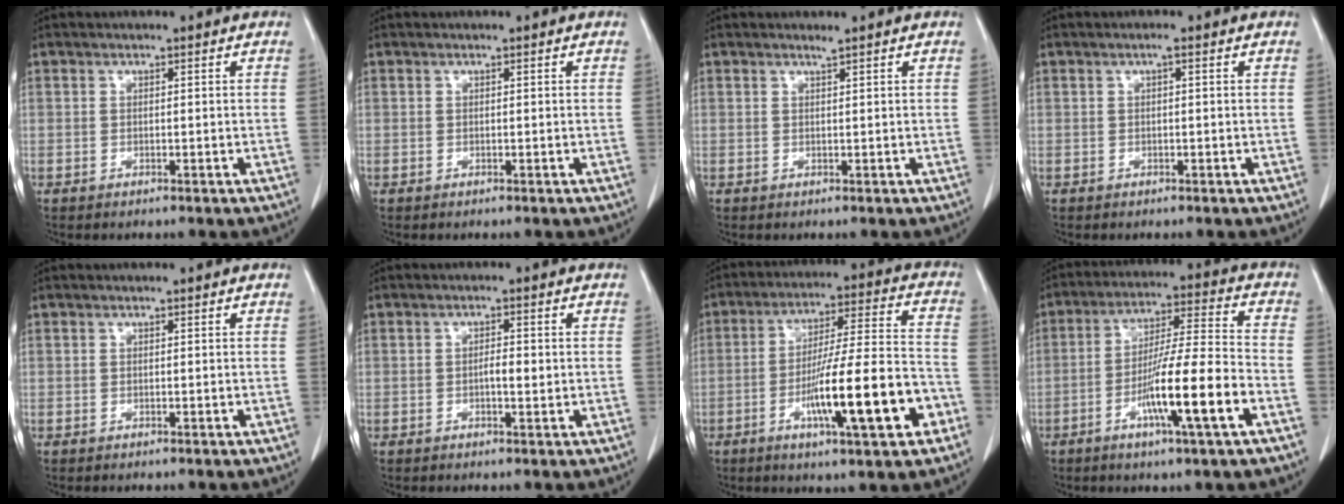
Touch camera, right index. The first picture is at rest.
{"total": 0.0}
{"total": 0.5, "force": [0.5, -0.2, 0.2], "torque": [-0.011, -0.007, 0.014]}
{"total": 0.6, "force": [0.2, 0.0, 0.6], "torque": [-0.011, 0.003, 0.003]}
{"total": 0.0}
{"total": 2.1, "force": [-0.2, 0.6, 2.0], "torque": [-0.037, 0.002, -0.002]}
{"total": 16.3, "force": [-6.1, 1.4, 15.0], "torque": [-0.256, -0.001, -0.092]}
{"total": 13.2, "force": [-5.1, -0.3, 12.2], "torque": [-0.220, -0.006, -0.089]}